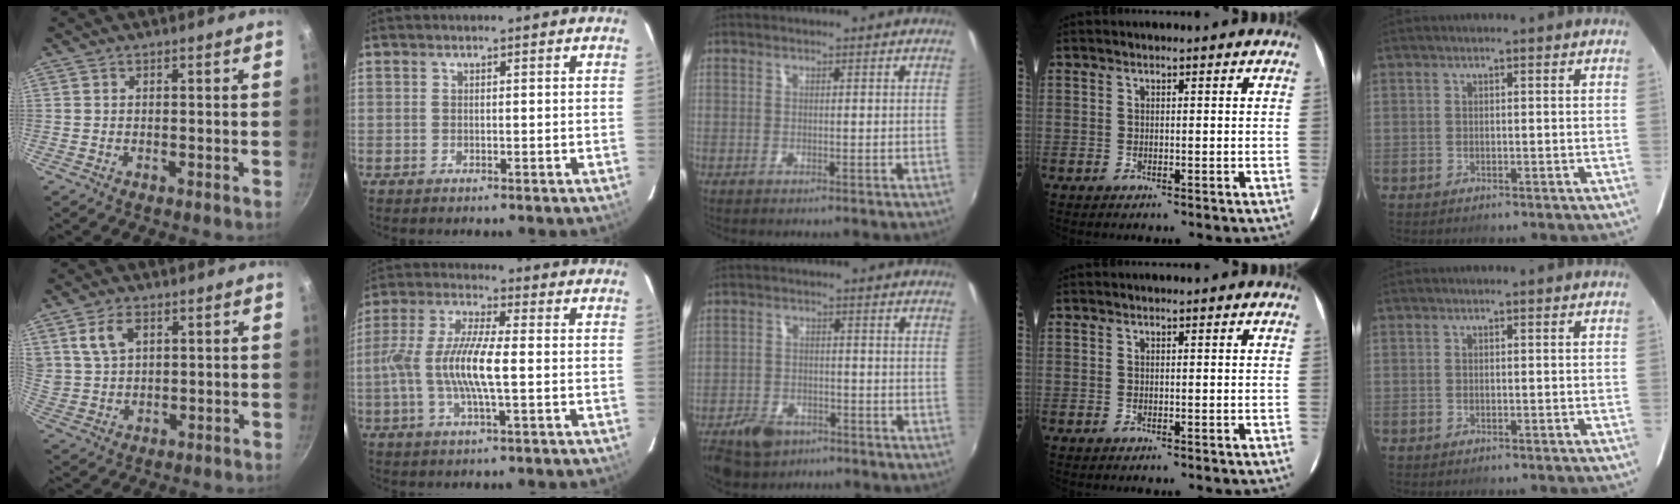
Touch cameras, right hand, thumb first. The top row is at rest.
{"thumb": {"total": 7.0, "force": [3.0, 4.4, 4.5], "torque": [-0.074, -0.006, 0.065]}, "index": {"total": 11.5, "force": [-1.7, 2.2, 11.2], "torque": [-0.230, 0.001, -0.035]}, "middle": {"total": 8.5, "force": [-5.7, 5.0, 3.7], "torque": [-0.099, -0.002, -0.092]}}